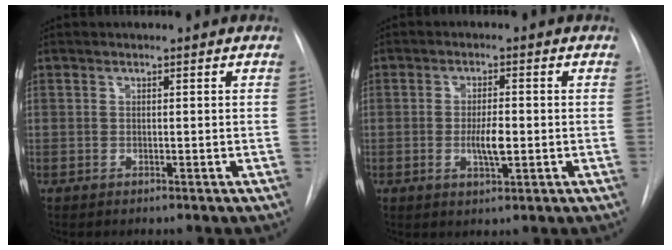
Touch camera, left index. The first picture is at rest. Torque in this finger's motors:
{"motor_torque": [0.95, 0.18, 0.16, 0.04]}